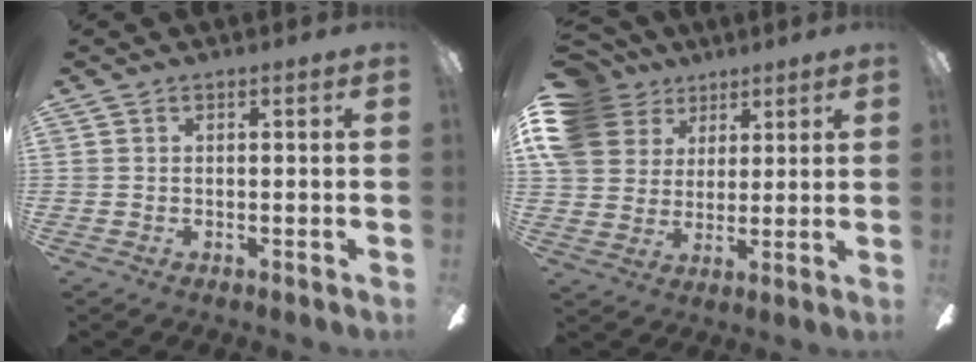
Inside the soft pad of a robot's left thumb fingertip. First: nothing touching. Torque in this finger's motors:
{"motor_torque": [1.12, 1.16, 1.38, -1.38, 0.15]}